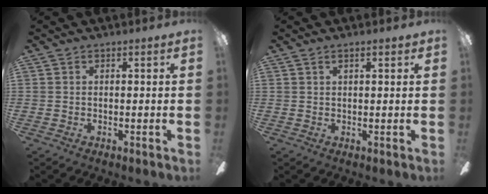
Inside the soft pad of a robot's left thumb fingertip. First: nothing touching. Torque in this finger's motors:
{"motor_torque": [-0.18, -0.03, -0.46, 0.10, 0.02]}